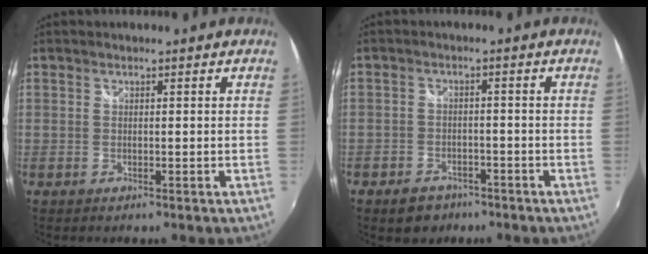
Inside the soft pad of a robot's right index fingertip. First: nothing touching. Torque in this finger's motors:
{"motor_torque": [0.28, -0.30, 0.08, -0.01]}